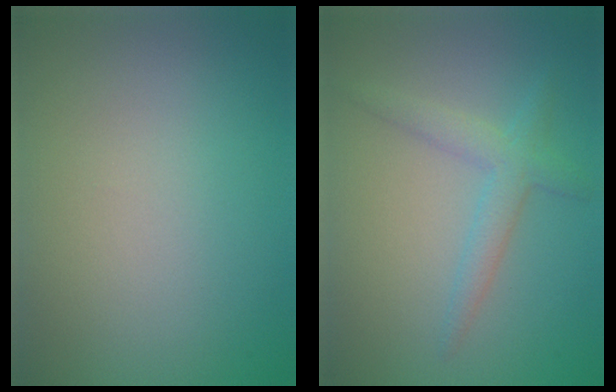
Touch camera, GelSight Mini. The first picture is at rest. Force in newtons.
{"total": 2.5, "press": 2.5, "slide": 0.1}